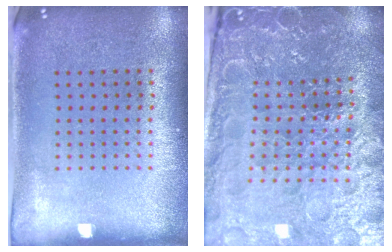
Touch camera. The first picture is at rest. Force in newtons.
{"total": 4.7, "press": 4.5, "slide": 1.2}